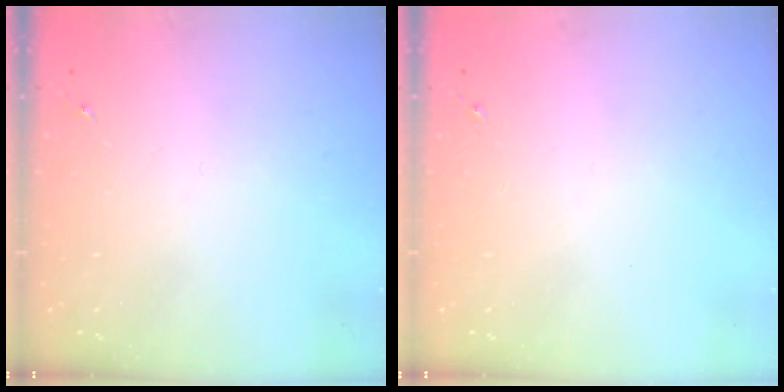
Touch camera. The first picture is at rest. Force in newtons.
{"total": 0.0}